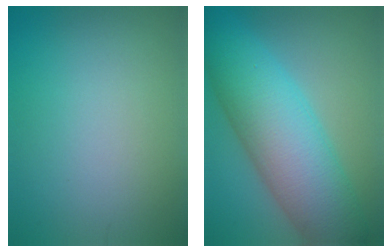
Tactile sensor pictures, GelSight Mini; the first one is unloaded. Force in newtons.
{"total": 11.3, "press": 11.2, "slide": 0.1}